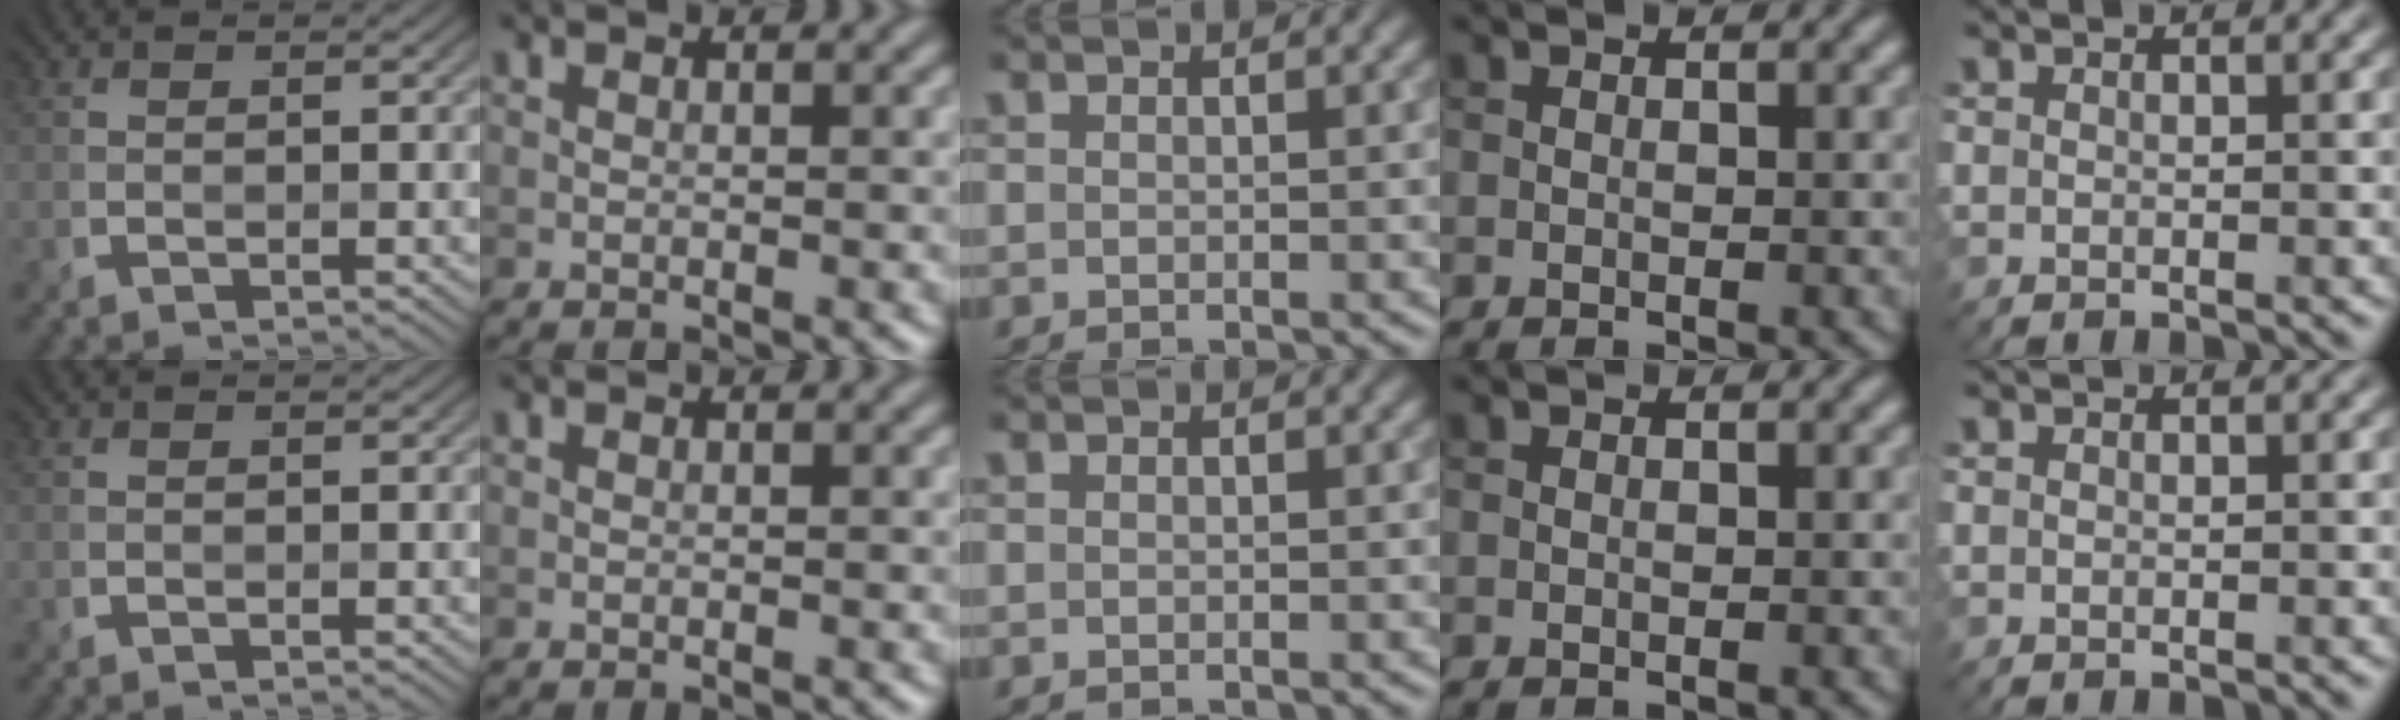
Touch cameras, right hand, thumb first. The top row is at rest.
{}